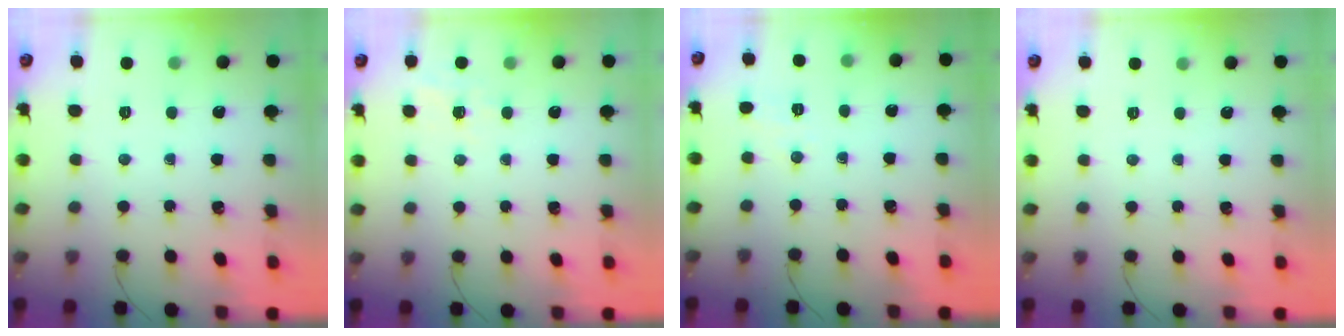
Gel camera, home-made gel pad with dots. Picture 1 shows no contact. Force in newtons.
{"total": 7.1, "press": 6.9, "slide": 1.8}
{"total": 1.7, "press": 1.0, "slide": 1.3}
{"total": 2.5, "press": 2.5, "slide": 0.5}